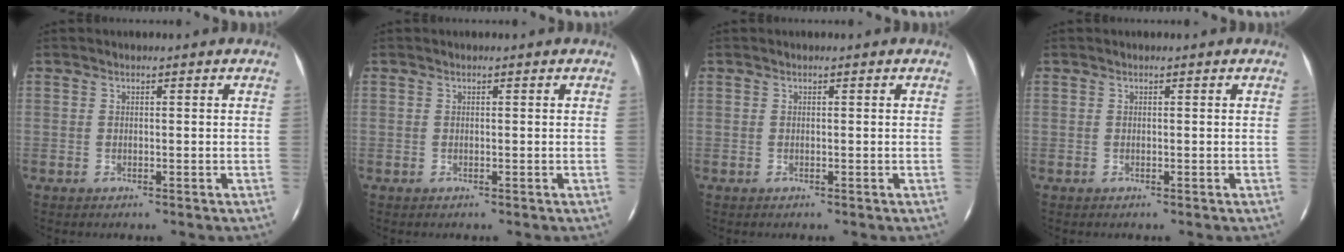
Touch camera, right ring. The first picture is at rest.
{"total": 0.0}
{"total": 0.0}
{"total": 0.0}